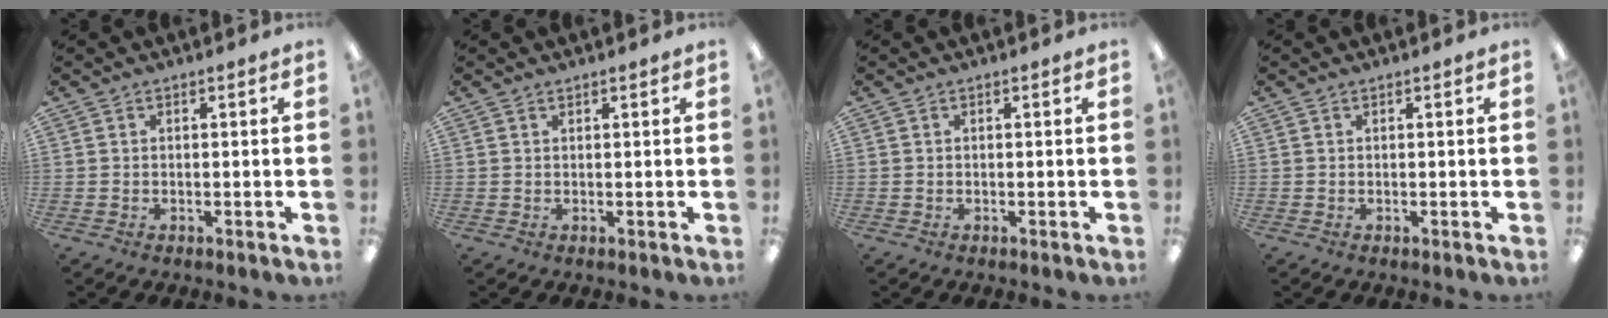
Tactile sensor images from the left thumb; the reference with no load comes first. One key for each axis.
{"total": 0.5, "fx": 0.5, "fy": 0.1, "fz": 0.1, "tx": -0.002, "ty": 0.000, "tz": 0.009}
{"total": 0.0}
{"total": 0.0}